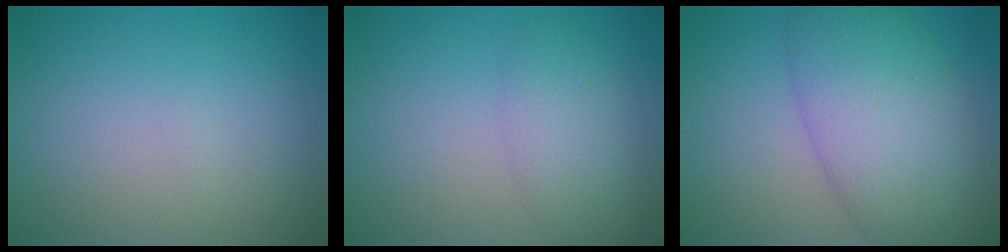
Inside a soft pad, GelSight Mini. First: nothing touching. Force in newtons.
{"total": 2.8, "press": 2.8, "slide": 0.0}
{"total": 8.6, "press": 8.6, "slide": 0.2}